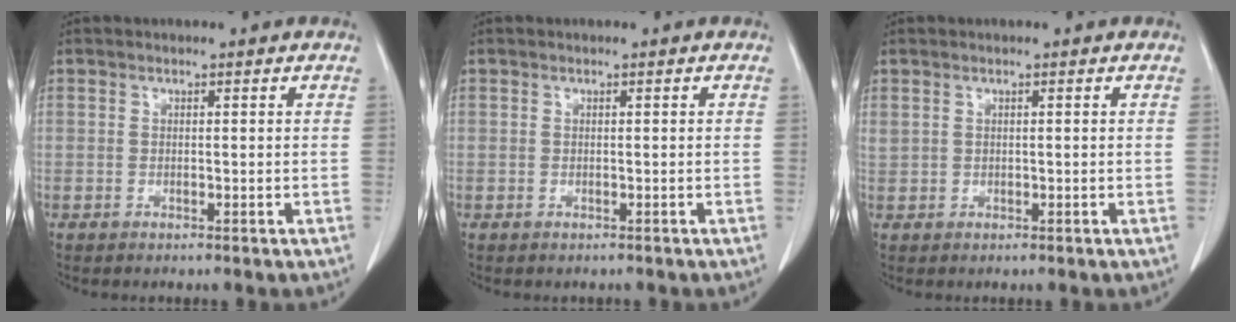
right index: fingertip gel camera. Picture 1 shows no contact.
{"total": 0.6, "force": [-0.3, 0.5, 0.0], "torque": [-0.002, 0.005, -0.005]}
{"total": 1.0, "force": [0.5, 0.6, 0.6], "torque": [-0.022, 0.013, 0.020]}